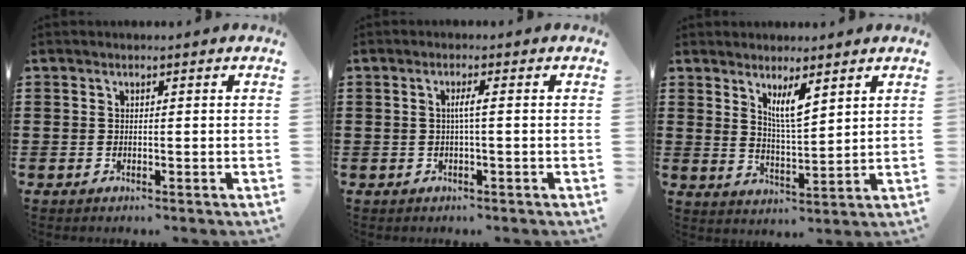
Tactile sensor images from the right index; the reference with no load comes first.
{"total": 2.0, "force": [-0.1, -0.1, 2.0], "torque": [-0.038, -0.001, -0.006]}
{"total": 5.0, "force": [3.0, 1.0, 3.9], "torque": [-0.084, 0.000, 0.051]}